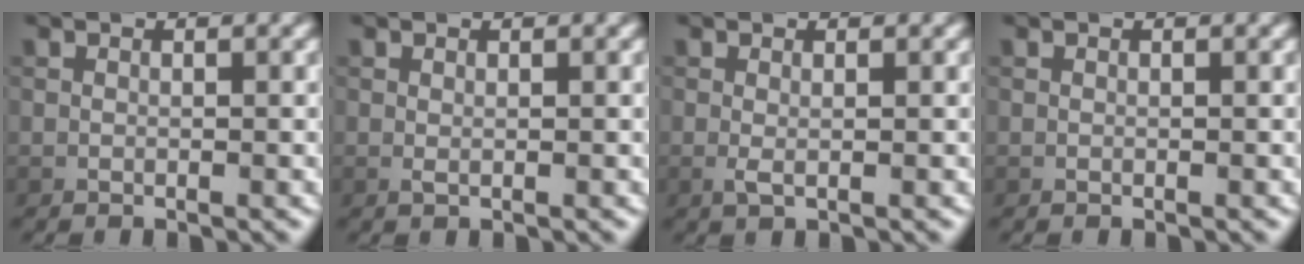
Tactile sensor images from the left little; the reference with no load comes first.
{"total": 0.0}
{"total": 0.7, "force": [0.1, 0.1, 0.7], "torque": [-0.018, -0.002, 0.001]}
{"total": 0.0}